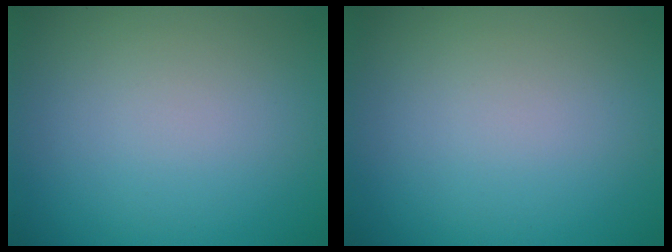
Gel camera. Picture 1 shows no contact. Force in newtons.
{"total": 0.0}